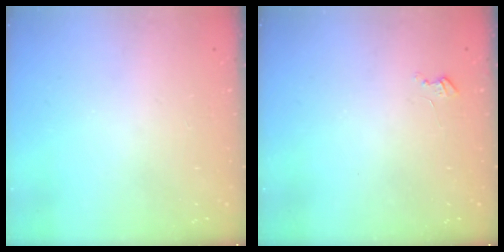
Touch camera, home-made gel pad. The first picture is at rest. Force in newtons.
{"total": 2.7, "press": 2.7, "slide": 0.3}